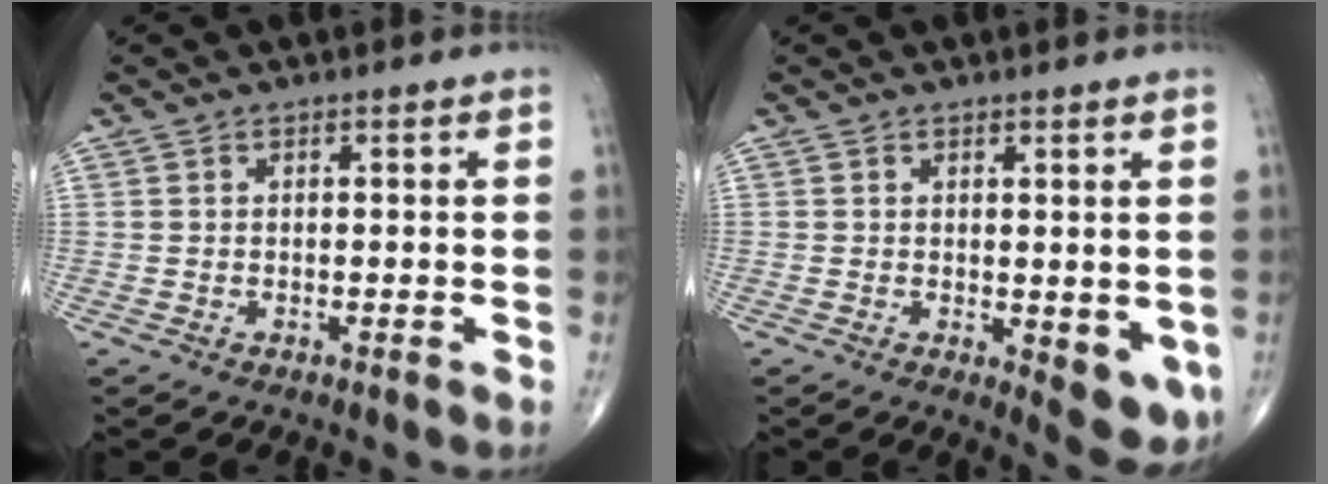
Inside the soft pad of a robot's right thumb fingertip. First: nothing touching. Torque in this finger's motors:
{"motor_torque": [-0.11, 0.53, 0.05, -0.18, -0.03]}